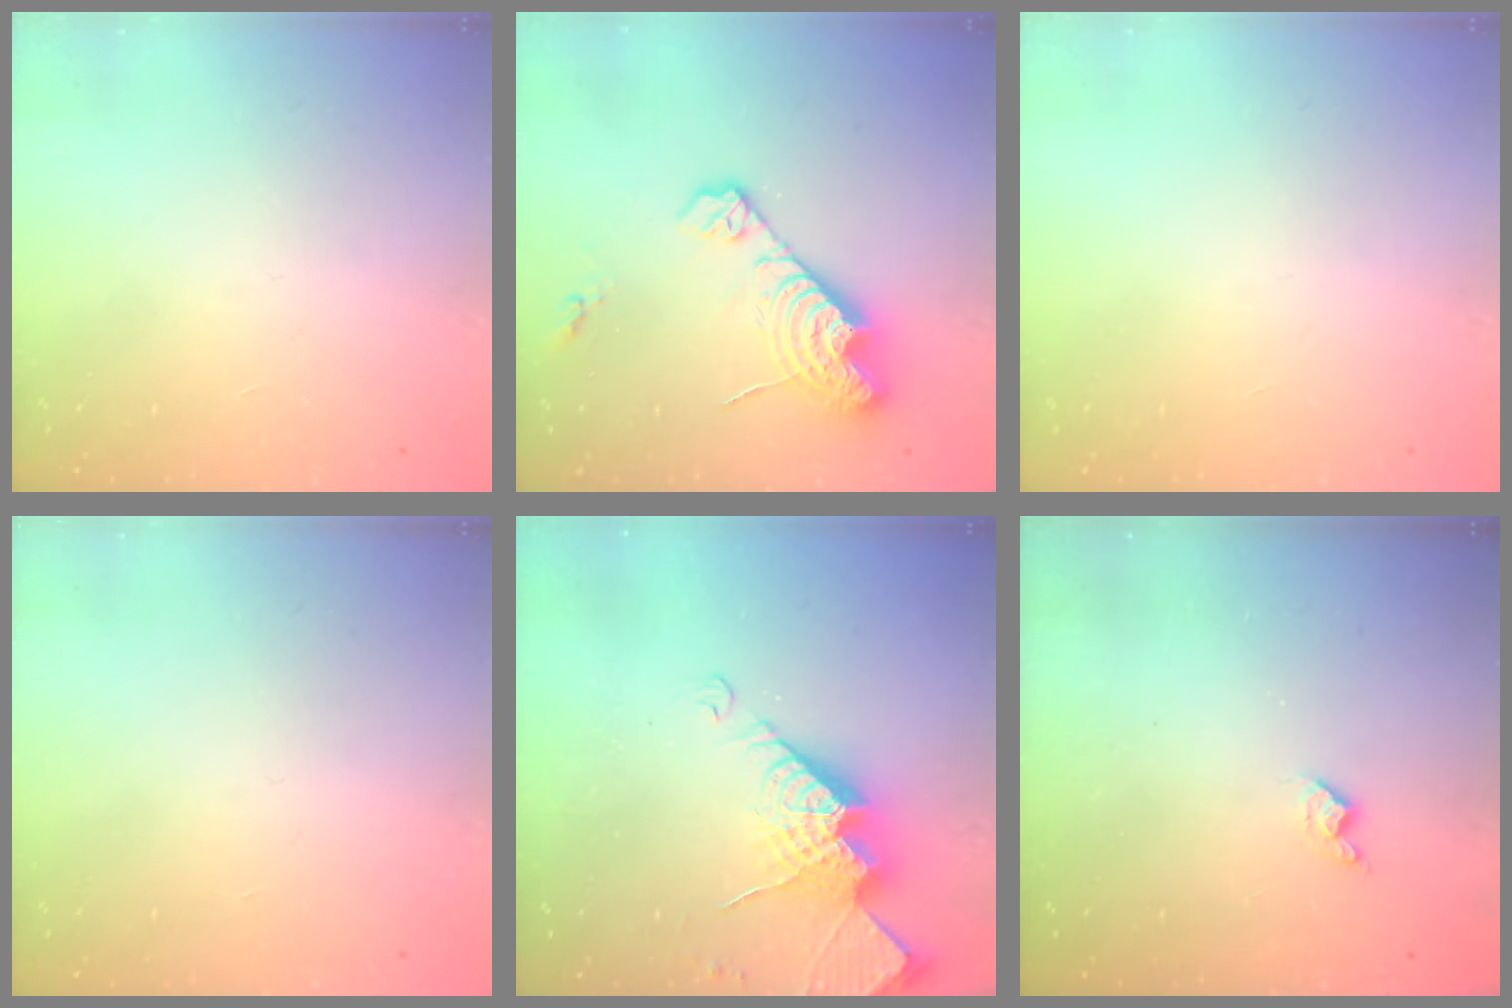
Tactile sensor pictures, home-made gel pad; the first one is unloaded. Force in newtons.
{"total": 14.2, "press": 14.2, "slide": 1.3}
{"total": 0.0}
{"total": 0.0}
{"total": 16.0, "press": 16.0, "slide": 1.5}
{"total": 5.0, "press": 4.9, "slide": 0.6}